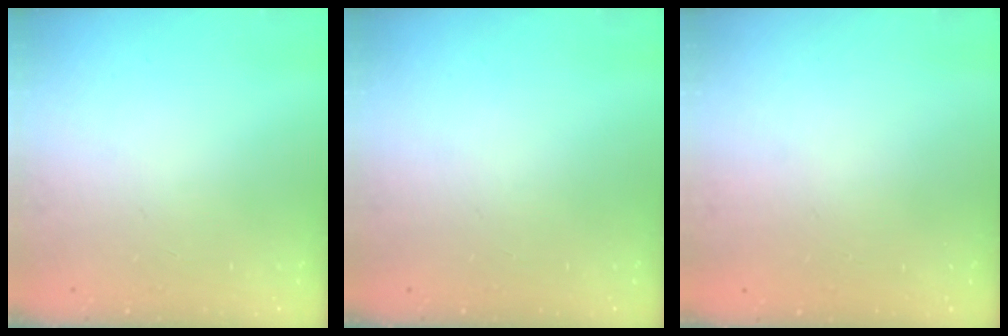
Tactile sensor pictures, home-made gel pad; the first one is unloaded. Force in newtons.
{"total": 0.0}
{"total": 0.0}